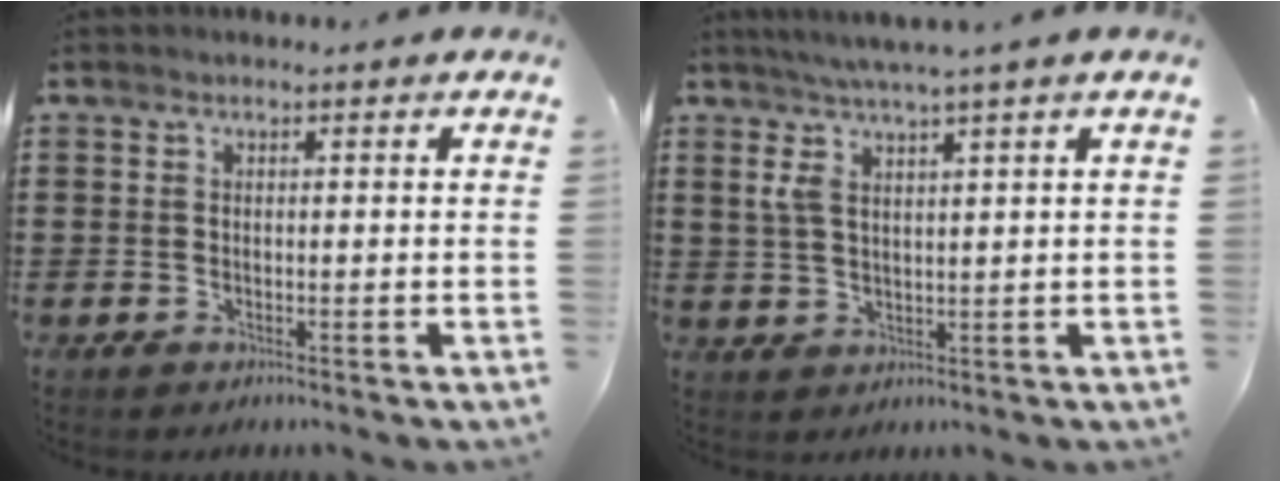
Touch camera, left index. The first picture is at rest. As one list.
[{"total": 4.4, "force": [2.5, 0.1, 3.6], "torque": [-0.077, -0.004, 0.043]}]